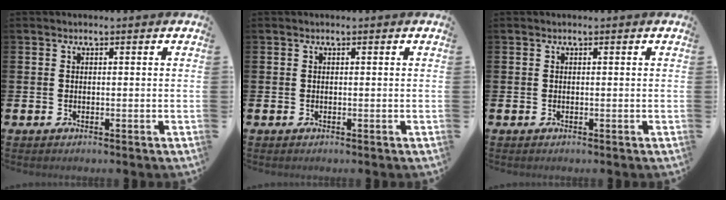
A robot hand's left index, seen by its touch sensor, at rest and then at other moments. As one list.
[{"total": 0.0}, {"total": 0.0}]